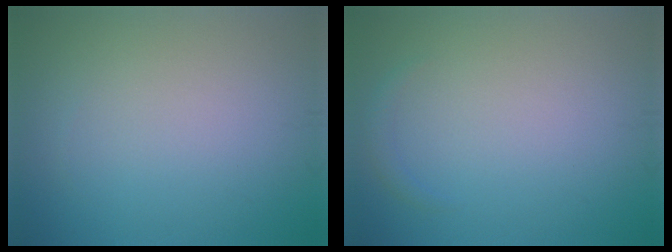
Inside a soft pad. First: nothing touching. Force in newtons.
{"total": 0.8, "press": 0.8, "slide": 0.1}